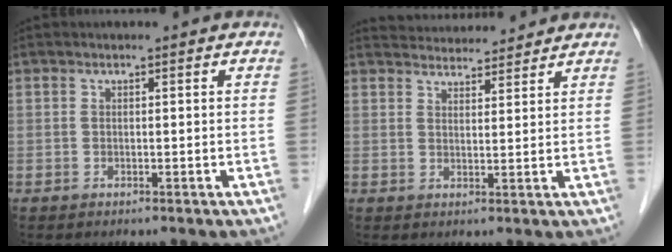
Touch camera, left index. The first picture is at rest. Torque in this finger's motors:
{"motor_torque": [0.59, -0.77, -0.03, -0.02]}